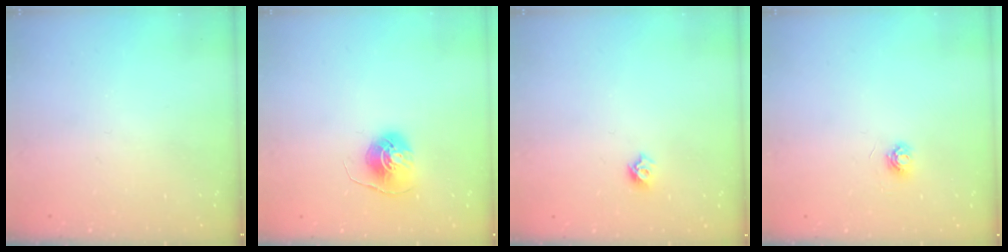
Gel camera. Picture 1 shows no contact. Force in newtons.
{"total": 6.8, "press": 6.8, "slide": 0.4}
{"total": 4.9, "press": 4.8, "slide": 0.8}
{"total": 4.5, "press": 4.5, "slide": 0.5}